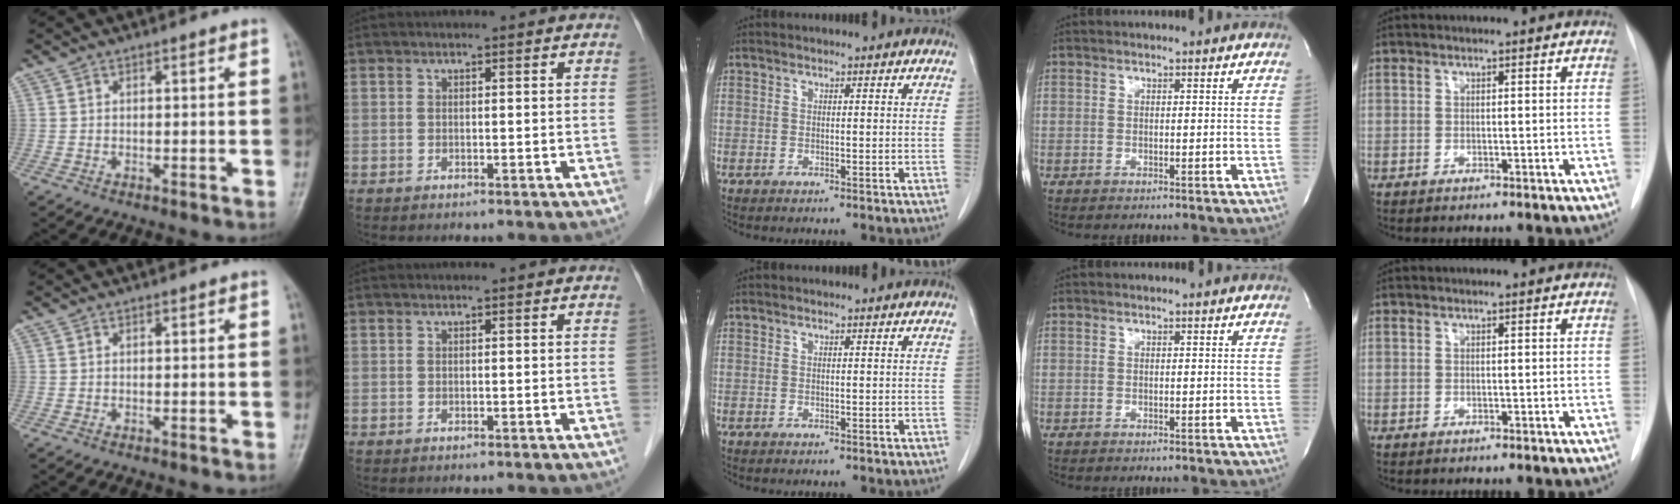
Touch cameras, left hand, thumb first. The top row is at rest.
{}